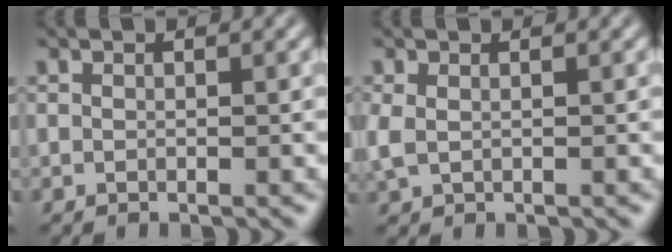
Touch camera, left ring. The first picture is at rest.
{"total": 1.5, "force": [-0.4, 1.1, 0.9], "torque": [-0.037, 0.002, 0.004]}